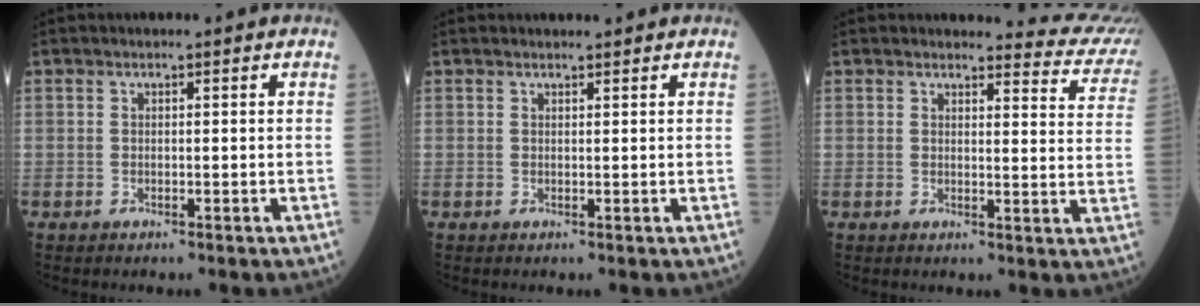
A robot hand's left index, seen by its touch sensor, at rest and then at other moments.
{"total": 1.1, "force": [1.0, 0.2, 0.3], "torque": [-0.007, 0.005, 0.017]}
{"total": 9.3, "force": [9.3, 0.8, -0.3], "torque": [0.026, -0.076, 0.069]}